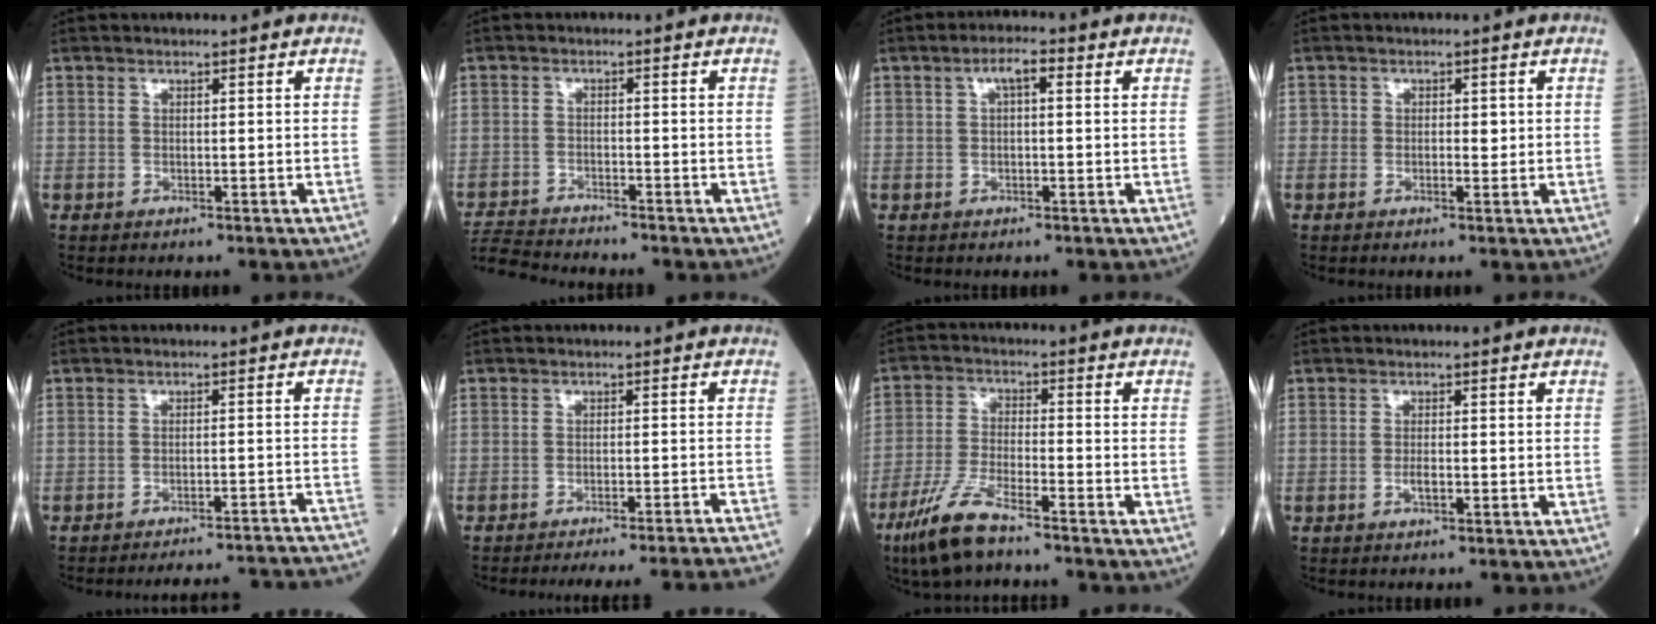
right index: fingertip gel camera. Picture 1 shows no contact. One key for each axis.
{"total": 5.9, "fx": -5.9, "fy": -0.2, "fz": 0.1, "tx": -0.005, "ty": -0.015, "tz": -0.112}
{"total": 3.1, "fx": 0.9, "fy": 0.9, "fz": 2.8, "tx": -0.050, "ty": 0.015, "tz": 0.015}
{"total": 1.7, "fx": 0.0, "fy": 1.1, "fz": 1.3, "tx": -0.012, "ty": 0.003, "tz": -0.003}
{"total": 18.5, "fx": -18.0, "fy": -1.0, "fz": 3.8, "tx": -0.016, "ty": -0.008, "tz": -0.212}
{"total": 18.3, "fx": -17.6, "fy": -1.6, "fz": 5.0, "tx": -0.035, "ty": -0.020, "tz": -0.211}
{"total": 9.1, "fx": -6.7, "fy": 1.5, "fz": 5.9, "tx": -0.134, "ty": -0.022, "tz": -0.131}
{"total": 1.4, "fx": -0.5, "fy": 0.4, "fz": 1.2, "tx": -0.022, "ty": 0.001, "tz": -0.008}